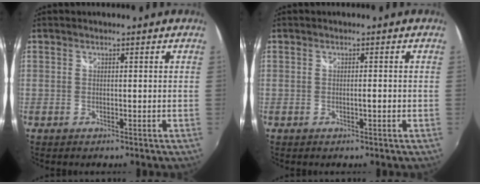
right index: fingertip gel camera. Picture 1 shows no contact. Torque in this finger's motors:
{"motor_torque": [1.07, 1.07, 0.01, 0.00]}